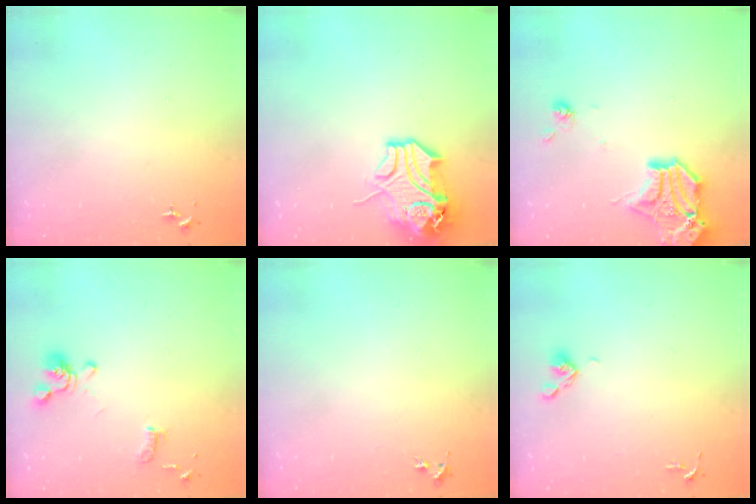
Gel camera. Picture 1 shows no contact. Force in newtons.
{"total": 13.1, "press": 13.0, "slide": 1.9}
{"total": 16.4, "press": 15.9, "slide": 3.7}
{"total": 11.5, "press": 11.4, "slide": 1.1}
{"total": 3.9, "press": 3.8, "slide": 0.6}
{"total": 6.0, "press": 5.7, "slide": 1.8}